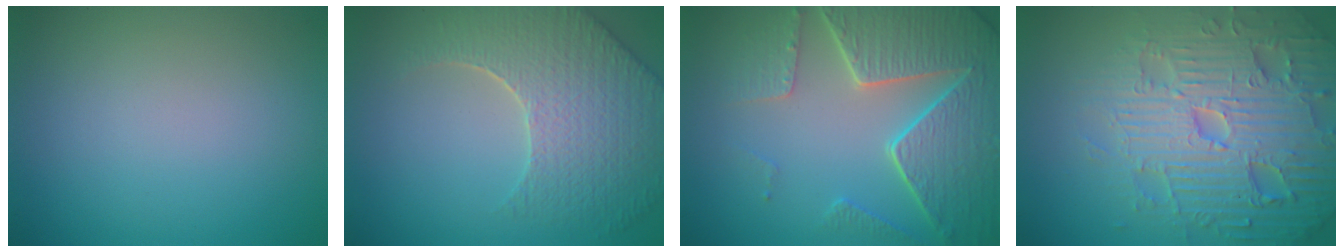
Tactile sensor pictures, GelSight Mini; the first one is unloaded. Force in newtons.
{"total": 7.0, "press": 5.5, "slide": 4.3}
{"total": 7.9, "press": 6.0, "slide": 5.1}
{"total": 7.8, "press": 7.6, "slide": 1.9}